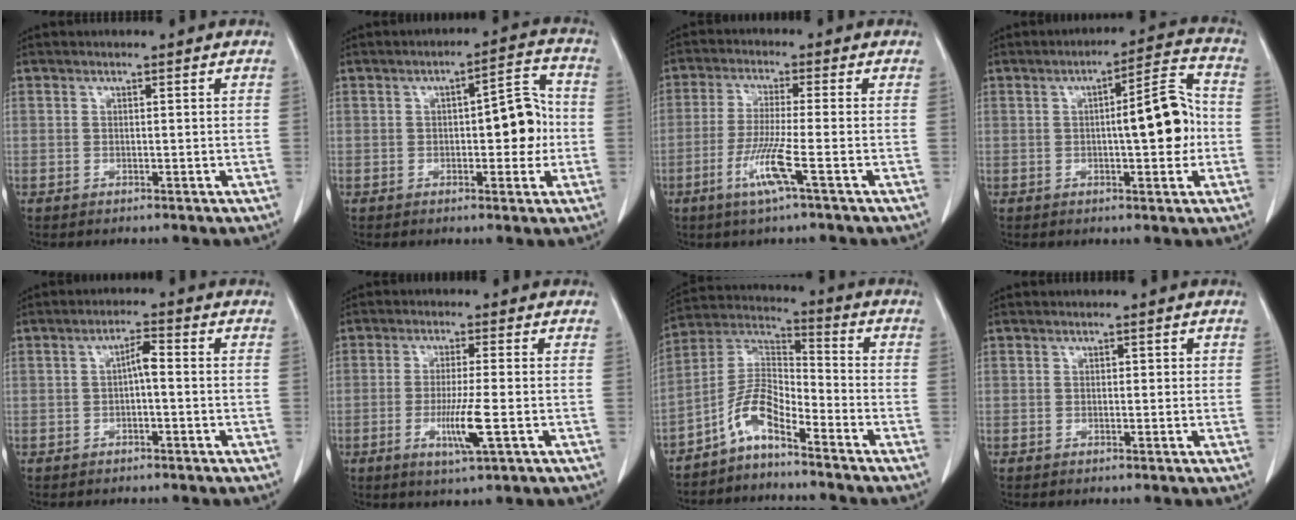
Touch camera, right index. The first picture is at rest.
{"total": 7.5, "force": [-0.3, 2.8, 6.9], "torque": [-0.086, 0.028, -0.003]}
{"total": 6.7, "force": [-2.9, -0.9, 6.0], "torque": [-0.125, -0.019, -0.061]}
{"total": 9.5, "force": [-0.5, 2.1, 9.2], "torque": [-0.125, 0.023, -0.006]}
{"total": 2.6, "force": [-0.2, 0.6, 2.6], "torque": [-0.042, 0.011, -0.004]}
{"total": 6.1, "force": [-1.7, -0.3, 5.8], "torque": [-0.114, -0.017, -0.031]}
{"total": 7.2, "force": [-5.1, 2.0, 4.7], "torque": [-0.100, 0.023, -0.108]}
{"total": 1.1, "force": [0.3, 0.8, 0.6], "torque": [0.000, 0.003, 0.002]}